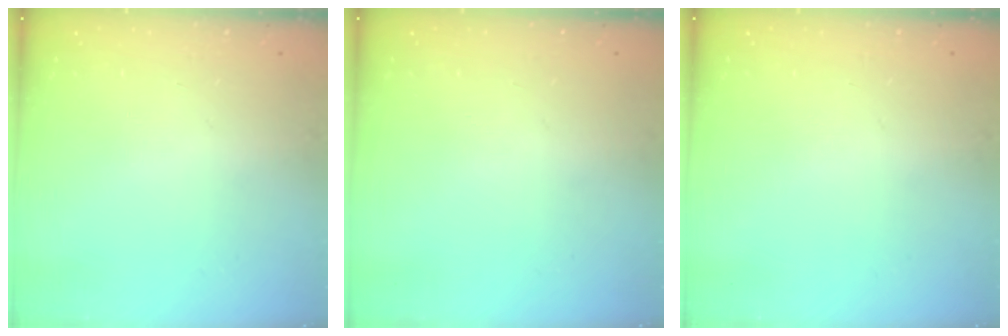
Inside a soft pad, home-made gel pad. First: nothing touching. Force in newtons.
{"total": 0.0}
{"total": 0.0}